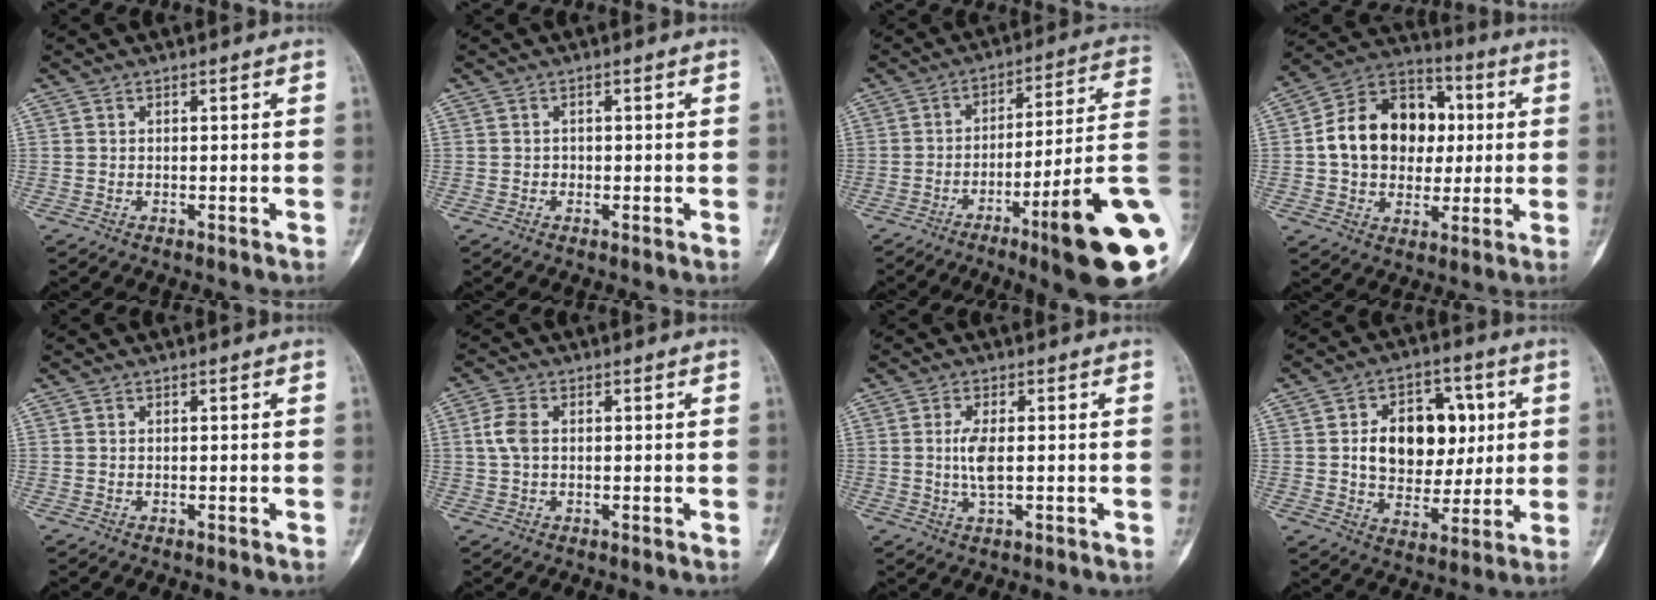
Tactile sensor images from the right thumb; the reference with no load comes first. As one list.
[{"total": 0.7, "force": [-0.2, 0.7, 0.1], "torque": [0.007, 0.004, -0.005]}, {"total": 20.4, "force": [-7.1, 1.7, 19.0], "torque": [-0.219, 0.030, -0.106]}, {"total": 18.2, "force": [1.4, 13.8, 11.8], "torque": [-0.152, 0.024, 0.019]}, {"total": 0.0}, {"total": 4.1, "force": [0.4, 2.6, 3.2], "torque": [-0.078, 0.009, 0.004]}, {"total": 4.3, "force": [-0.1, 1.4, 4.1], "torque": [-0.091, -0.006, -0.005]}, {"total": 15.5, "force": [2.4, 10.9, 10.8], "torque": [-0.112, 0.006, 0.040]}]